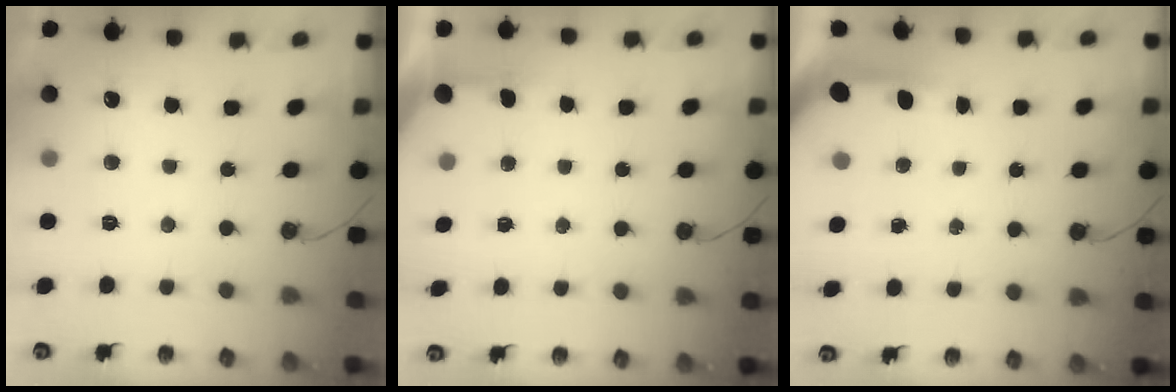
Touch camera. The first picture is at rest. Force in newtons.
{"total": 2.6, "press": 2.6, "slide": 0.4}
{"total": 4.9, "press": 4.9, "slide": 0.4}